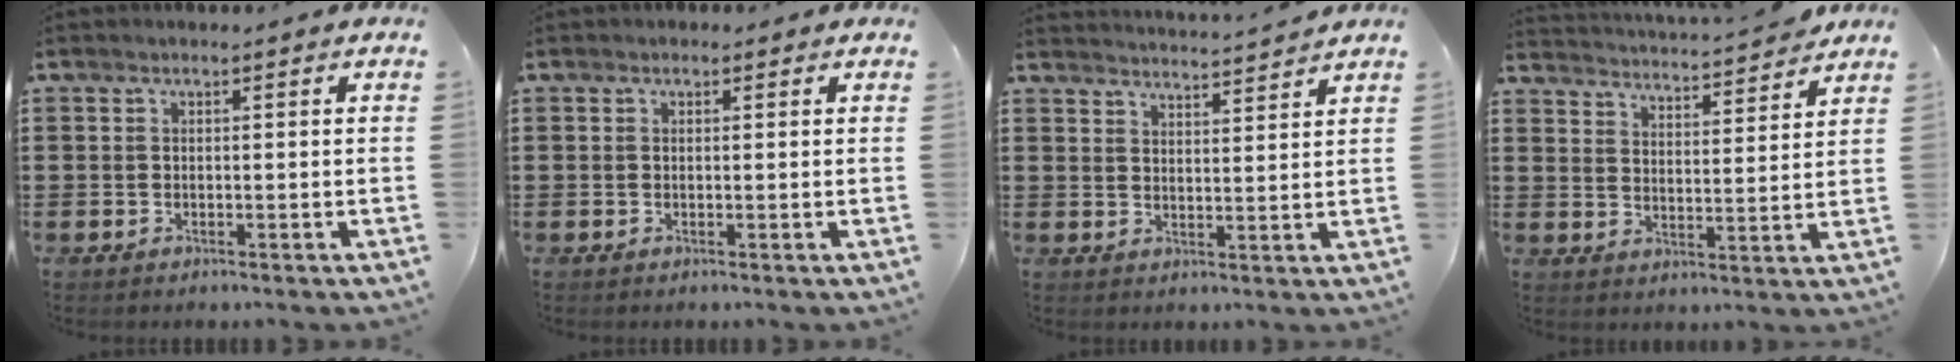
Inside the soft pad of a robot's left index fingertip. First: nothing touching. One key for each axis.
{"total": 0.6, "fx": 0.2, "fy": 0.5, "fz": 0.3, "tx": -0.006, "ty": 0.005, "tz": 0.003}
{"total": 3.4, "fx": 3.3, "fy": -0.6, "fz": -0.1, "tx": -0.009, "ty": -0.022, "tz": 0.059}
{"total": 3.9, "fx": 3.9, "fy": -0.3, "fz": 0.3, "tx": -0.028, "ty": -0.029, "tz": 0.064}